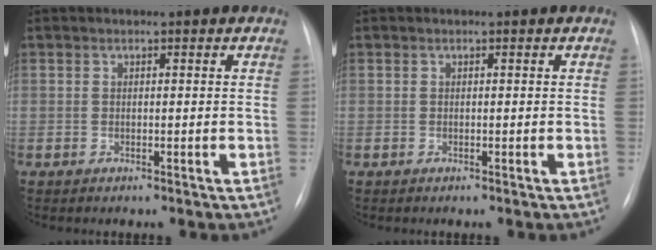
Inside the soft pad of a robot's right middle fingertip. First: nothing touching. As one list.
[{"total": 0.0}]